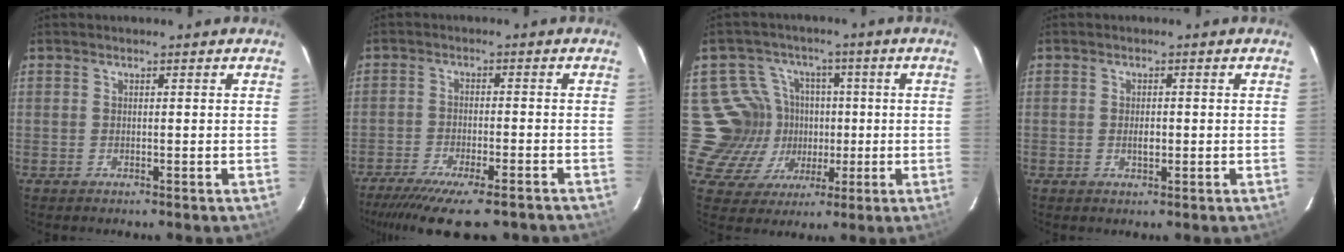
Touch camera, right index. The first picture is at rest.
{"total": 15.8, "force": [-12.8, 3.6, 8.5], "torque": [-0.172, -0.040, -0.191]}
{"total": 11.6, "force": [-0.4, 11.2, 2.8], "torque": [-0.072, 0.013, 0.002]}
{"total": 1.7, "force": [-0.2, 0.9, 1.4], "torque": [-0.025, 0.000, -0.004]}